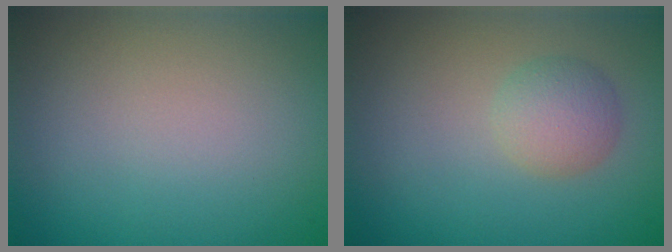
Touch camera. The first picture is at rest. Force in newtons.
{"total": 2.5, "press": 2.5, "slide": 0.1}